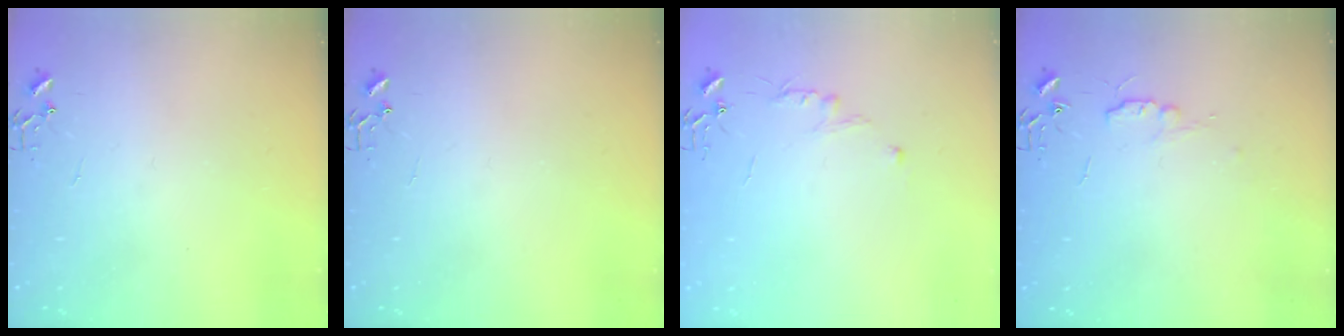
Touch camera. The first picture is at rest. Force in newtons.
{"total": 0.0}
{"total": 5.5, "press": 5.5, "slide": 0.6}
{"total": 5.6, "press": 5.5, "slide": 0.7}